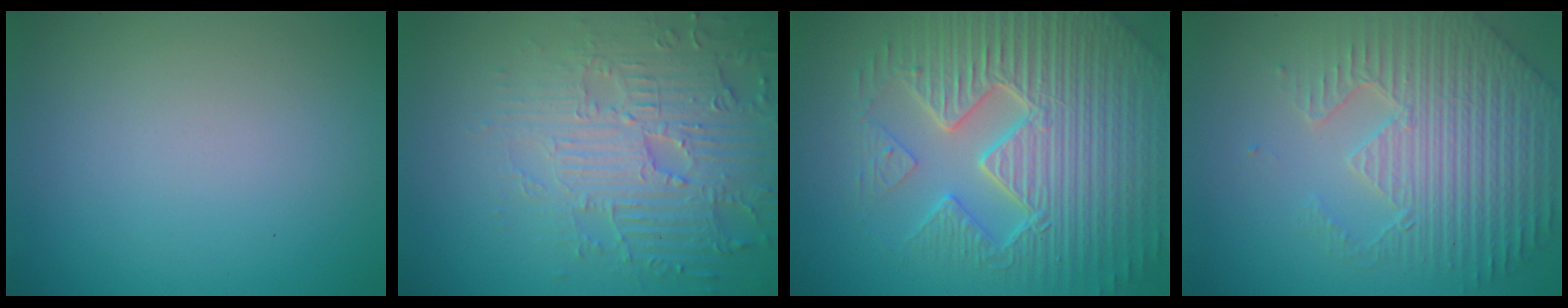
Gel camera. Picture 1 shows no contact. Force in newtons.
{"total": 5.6, "press": 5.1, "slide": 2.2}
{"total": 9.5, "press": 6.5, "slide": 7.0}
{"total": 6.5, "press": 5.3, "slide": 3.8}